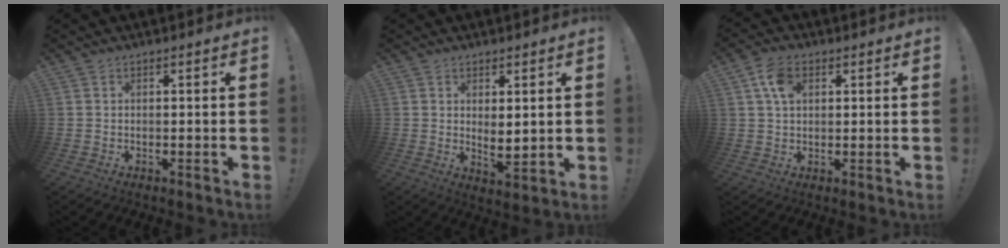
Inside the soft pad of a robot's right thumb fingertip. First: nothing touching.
{"total": 4.4, "force": [2.3, 1.5, 3.4], "torque": [-0.036, -0.027, 0.042]}
{"total": 6.8, "force": [2.2, 4.4, 4.7], "torque": [-0.083, 0.007, 0.043]}